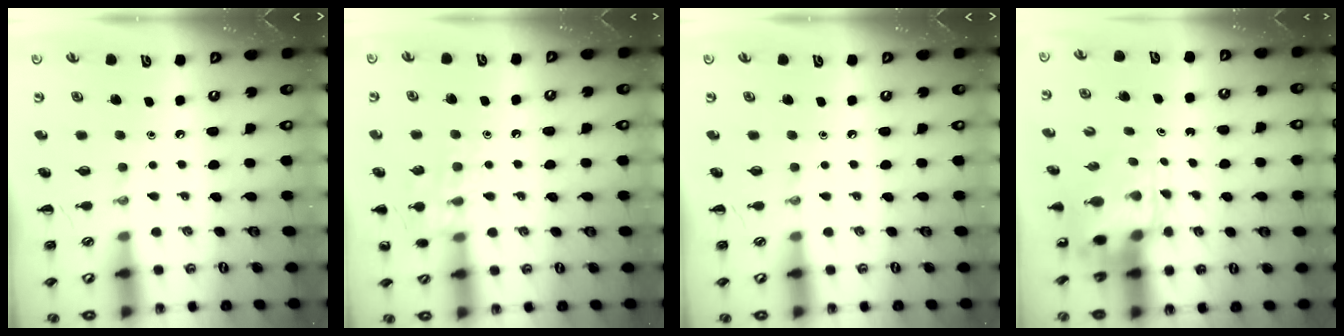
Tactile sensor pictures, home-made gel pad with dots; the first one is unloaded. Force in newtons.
{"total": 10.3, "press": 10.2, "slide": 0.8}
{"total": 0.0}
{"total": 5.6, "press": 5.4, "slide": 1.4}